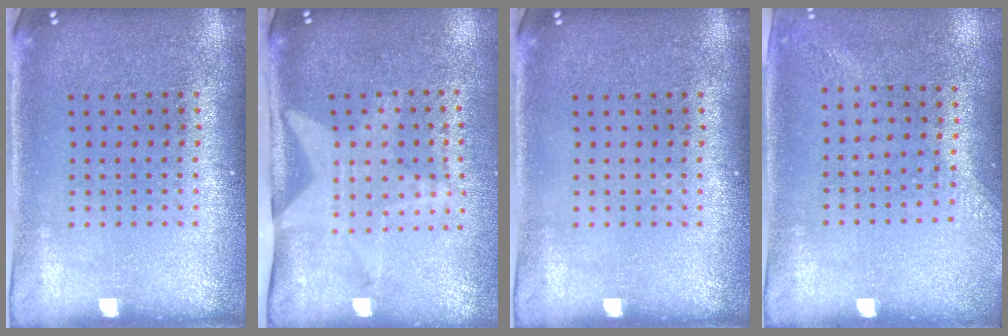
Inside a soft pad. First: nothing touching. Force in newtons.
{"total": 2.1, "press": 1.5, "slide": 1.5}
{"total": 0.0}
{"total": 1.4, "press": 1.1, "slide": 0.9}